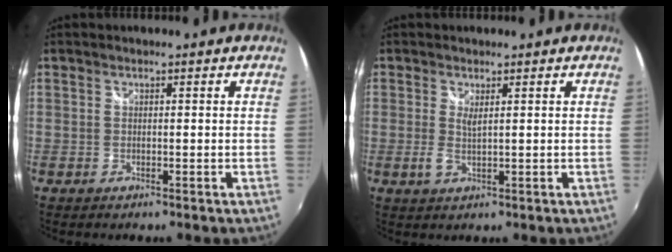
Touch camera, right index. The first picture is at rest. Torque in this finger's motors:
{"motor_torque": [0.38, 0.19, 0.23, 0.05]}